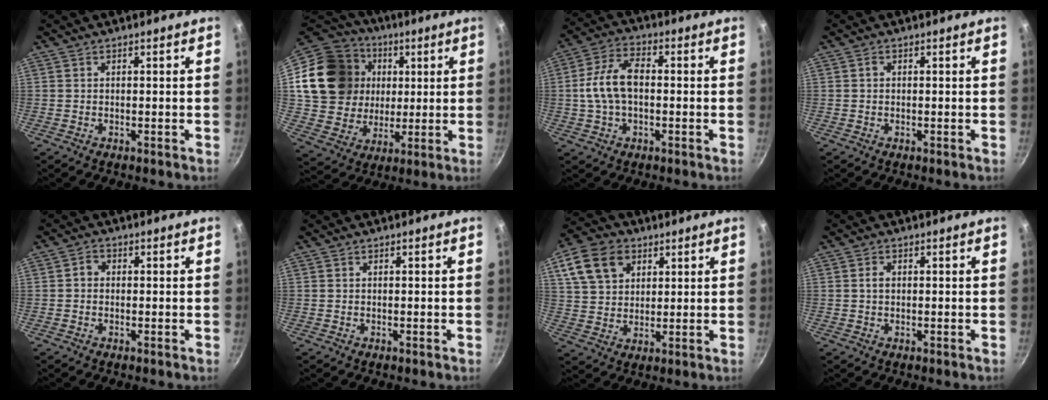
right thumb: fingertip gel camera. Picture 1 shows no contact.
{"total": 22.9, "force": [4.6, 19.5, 11.1], "torque": [-0.191, 0.026, 0.092]}
{"total": 9.6, "force": [-0.2, 5.8, 7.7], "torque": [-0.143, 0.031, -0.012]}
{"total": 0.6, "force": [0.1, 0.6, 0.3], "torque": [-0.005, 0.004, 0.001]}
{"total": 1.8, "force": [-0.1, 1.6, 0.8], "torque": [-0.012, 0.006, -0.006]}
{"total": 0.0}
{"total": 12.3, "force": [5.5, 8.9, 6.4], "torque": [-0.103, -0.002, 0.098]}
{"total": 1.4, "force": [0.2, 1.1, 1.0], "torque": [-0.016, 0.005, 0.003]}